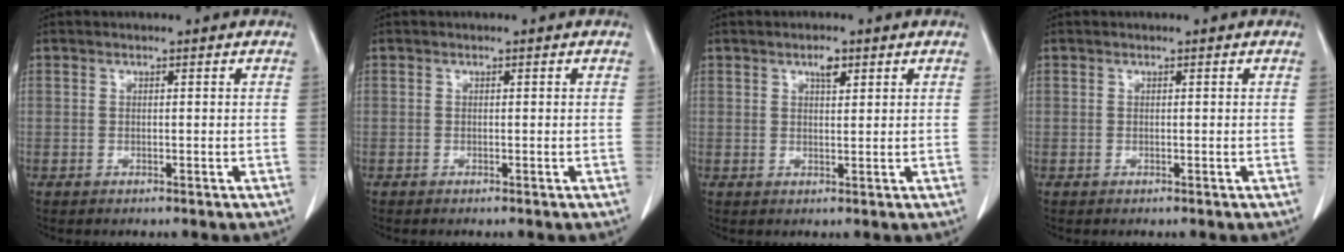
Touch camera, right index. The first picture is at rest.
{"total": 0.0}
{"total": 2.6, "force": [1.5, 1.1, 1.9], "torque": [-0.035, 0.000, 0.026]}
{"total": 0.0}